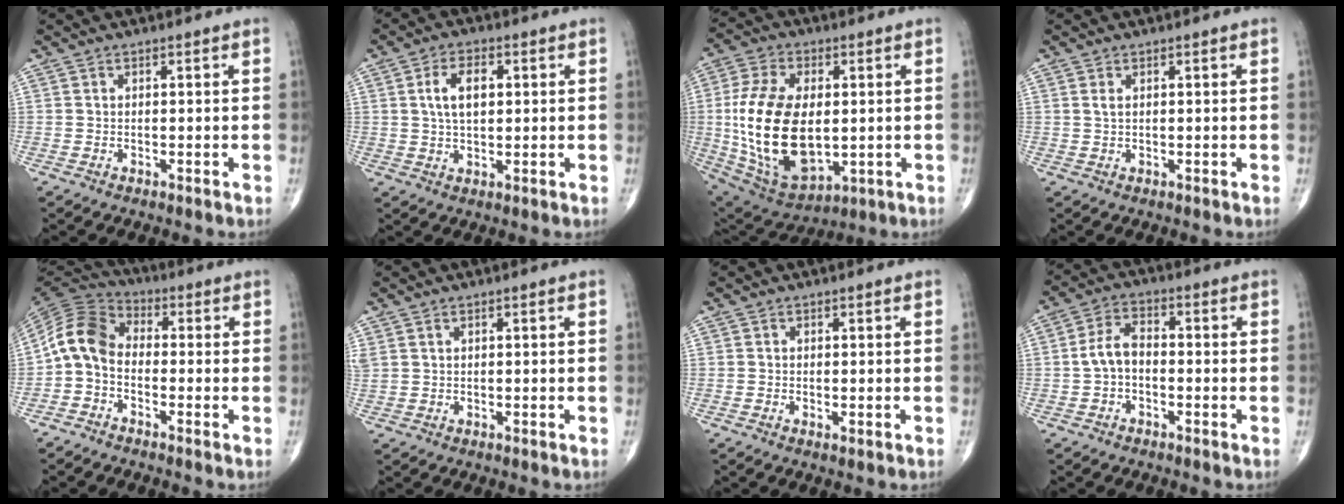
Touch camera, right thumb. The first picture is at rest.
{"total": 6.6, "force": [1.4, 3.7, 5.3], "torque": [-0.092, 0.004, 0.024]}
{"total": 21.9, "force": [-0.2, 12.4, 18.1], "torque": [-0.354, -0.011, 0.015]}
{"total": 1.2, "force": [0.4, 0.6, 0.9], "torque": [-0.022, 0.006, 0.012]}
{"total": 8.6, "force": [-1.5, 6.1, 5.9], "torque": [-0.104, 0.034, -0.051]}
{"total": 1.6, "force": [1.0, 0.9, 0.9], "torque": [-0.030, 0.010, 0.027]}
{"total": 0.8, "force": [-0.1, 0.4, 0.7], "torque": [-0.016, -0.004, -0.002]}
{"total": 9.0, "force": [-1.6, 5.9, 6.7], "torque": [-0.118, 0.037, -0.043]}